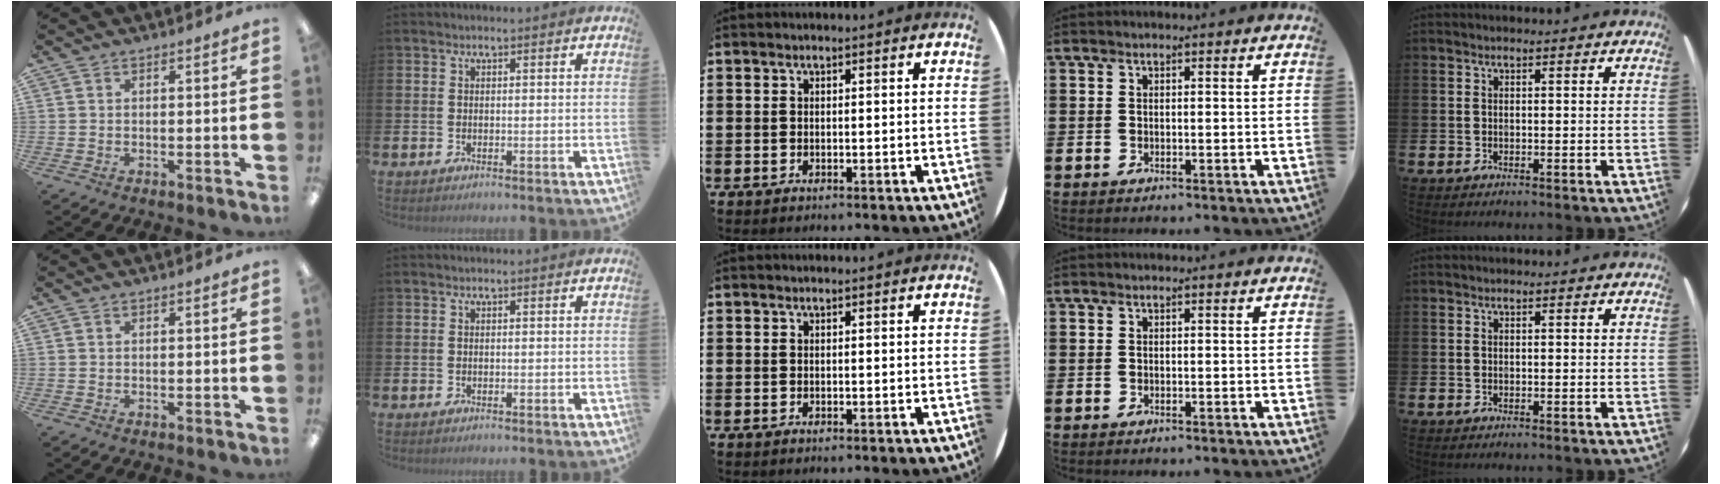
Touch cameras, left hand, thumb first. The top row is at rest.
{}